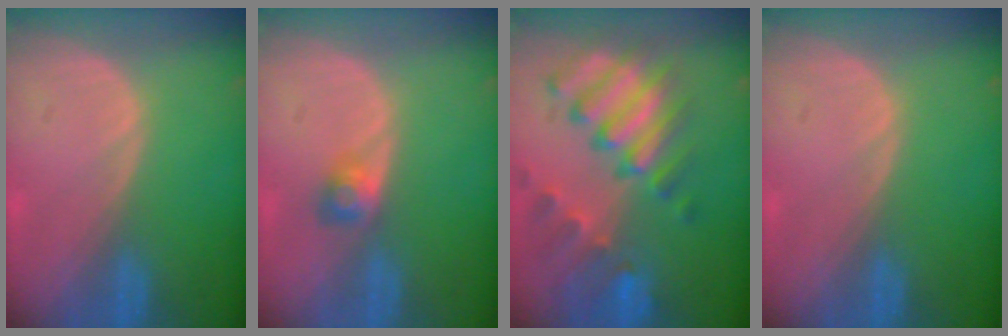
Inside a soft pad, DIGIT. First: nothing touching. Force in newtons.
{"total": 2.5, "press": 2.4, "slide": 0.7}
{"total": 11.0, "press": 9.4, "slide": 5.7}
{"total": 0.0}